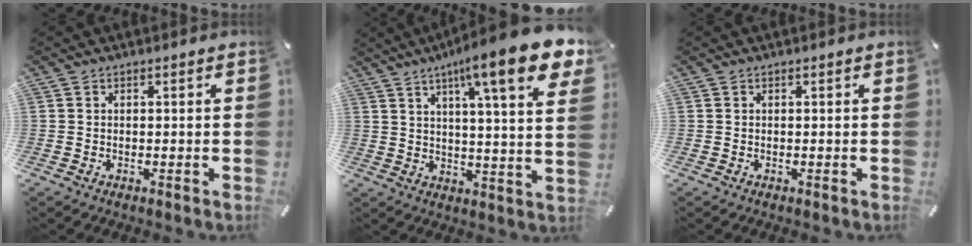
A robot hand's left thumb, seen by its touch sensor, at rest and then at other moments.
{"total": 16.9, "force": [10.0, 2.0, 13.5], "torque": [-0.211, -0.052, 0.147]}
{"total": 0.0}